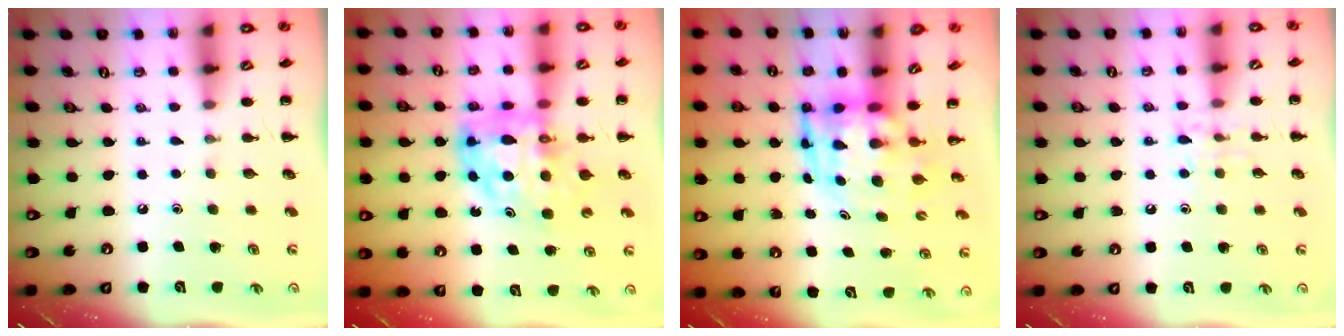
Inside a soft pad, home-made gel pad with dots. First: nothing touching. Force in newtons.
{"total": 11.7, "press": 11.2, "slide": 3.3}
{"total": 5.8, "press": 5.5, "slide": 1.9}
{"total": 7.0, "press": 6.9, "slide": 1.1}